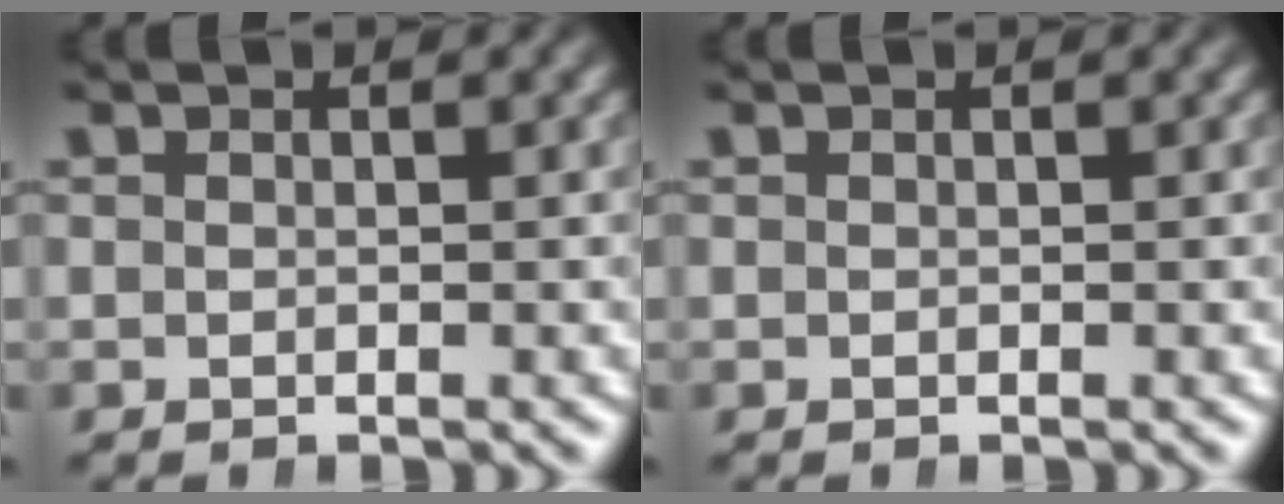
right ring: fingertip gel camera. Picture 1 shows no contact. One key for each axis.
{"total": 0.0}